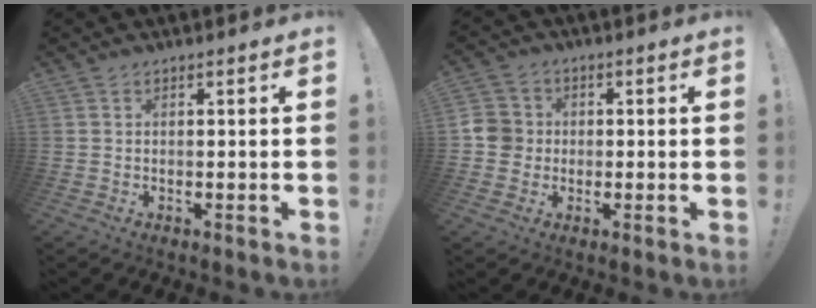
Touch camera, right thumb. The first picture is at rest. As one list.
[{"total": 6.4, "force": [-0.4, 6.2, 1.7], "torque": [-0.029, 0.009, -0.008]}]